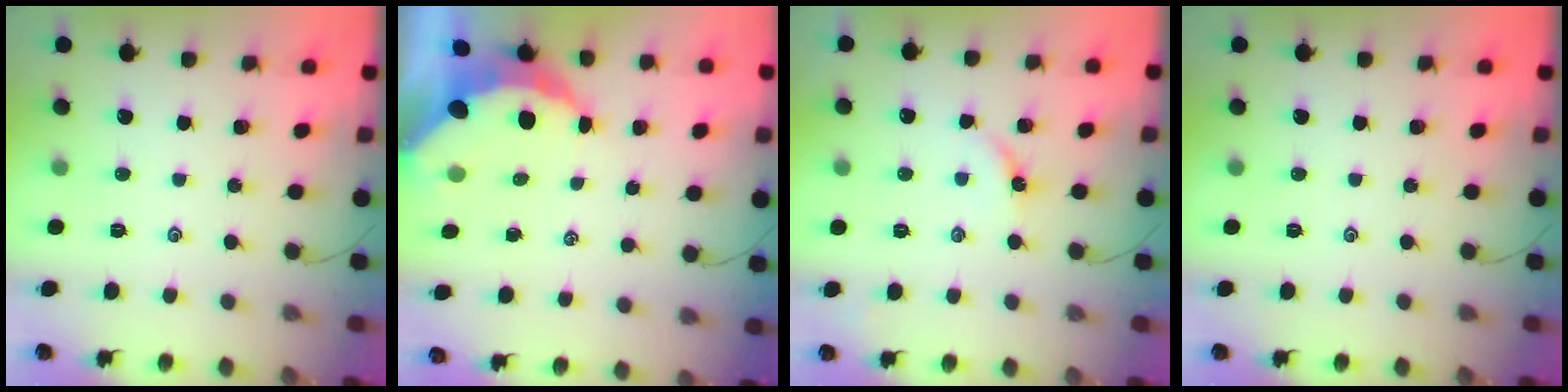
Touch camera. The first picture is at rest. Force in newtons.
{"total": 7.9, "press": 7.8, "slide": 1.1}
{"total": 5.7, "press": 5.7, "slide": 0.7}
{"total": 0.0}